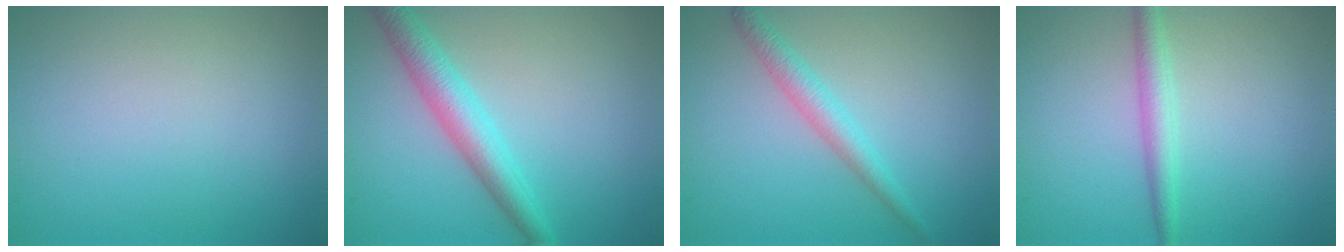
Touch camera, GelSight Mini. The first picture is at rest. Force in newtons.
{"total": 4.0, "press": 4.0, "slide": 0.0}
{"total": 2.4, "press": 2.4, "slide": 0.1}
{"total": 2.3, "press": 2.3, "slide": 0.0}